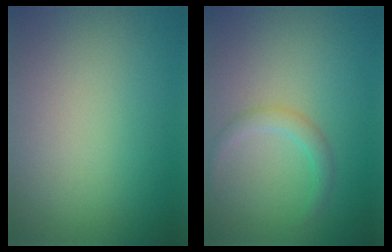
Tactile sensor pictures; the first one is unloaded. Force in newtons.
{"total": 1.7, "press": 1.7, "slide": 0.1}